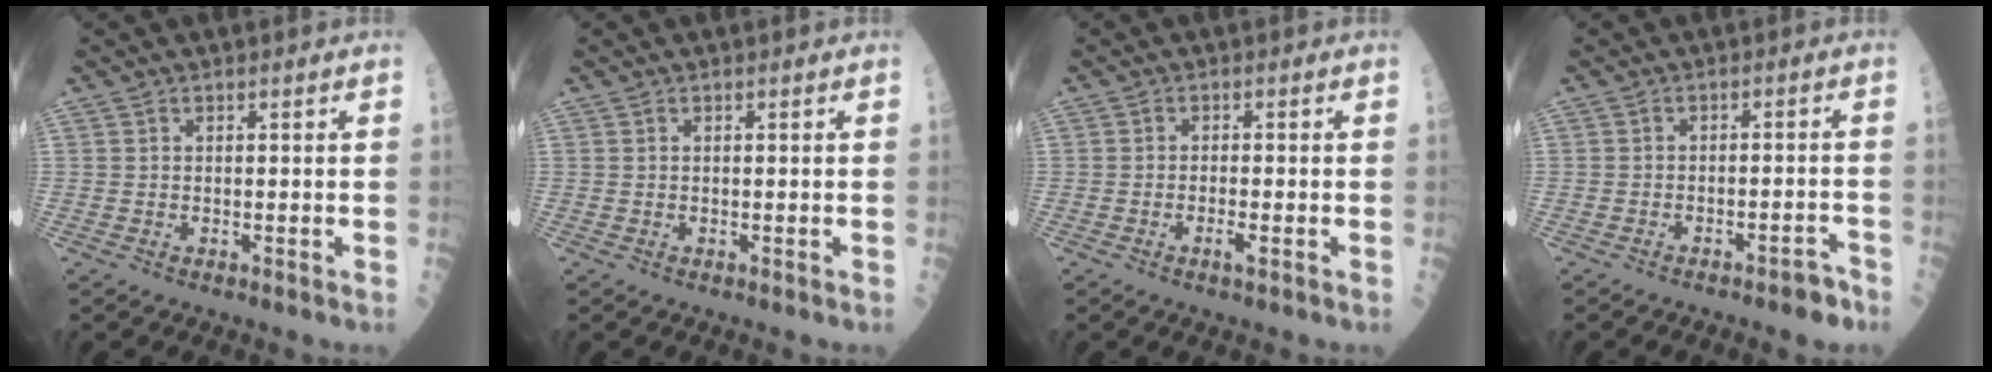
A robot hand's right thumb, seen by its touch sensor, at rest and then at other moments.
{"total": 0.0}
{"total": 1.8, "force": [-0.8, 0.0, 1.6], "torque": [-0.035, -0.002, -0.015]}
{"total": 3.4, "force": [-2.4, 1.0, 2.2], "torque": [-0.020, 0.028, -0.029]}